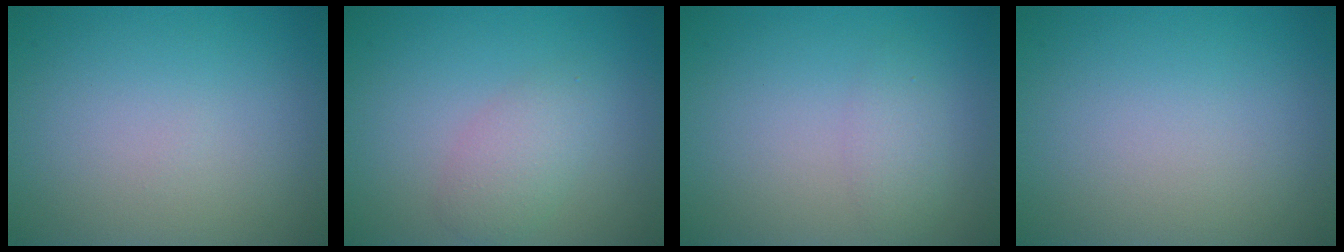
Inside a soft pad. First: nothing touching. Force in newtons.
{"total": 2.6, "press": 2.6, "slide": 0.1}
{"total": 1.7, "press": 1.7, "slide": 0.0}
{"total": 0.0}